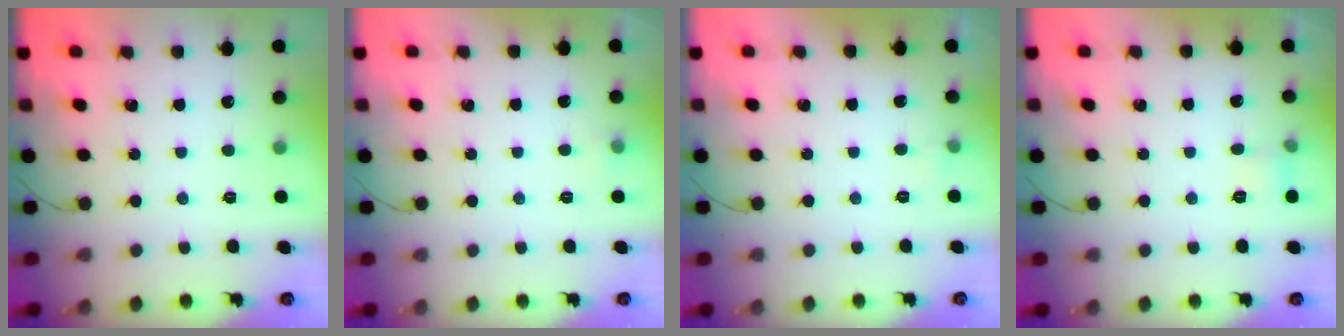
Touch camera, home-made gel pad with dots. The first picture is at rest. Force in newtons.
{"total": 4.0, "press": 3.9, "slide": 1.0}
{"total": 2.6, "press": 2.4, "slide": 1.0}
{"total": 4.7, "press": 4.5, "slide": 1.4}